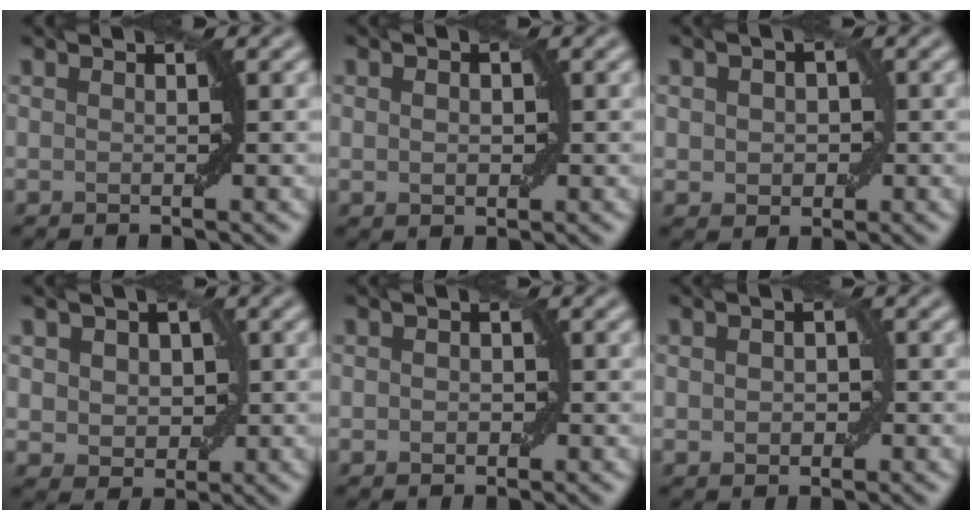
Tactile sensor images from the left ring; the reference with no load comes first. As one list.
[{"total": 1.4, "force": [0.1, 1.0, 1.0], "torque": [-0.017, 0.002, 0.003]}, {"total": 2.8, "force": [0.1, 2.2, 1.7], "torque": [-0.022, 0.003, -0.003]}, {"total": 4.8, "force": [0.9, 3.7, 2.9], "torque": [-0.031, 0.019, -0.002]}, {"total": 1.4, "force": [-0.2, 1.1, 0.9], "torque": [-0.005, 0.003, -0.005]}, {"total": 2.3, "force": [-0.1, 1.6, 1.6], "torque": [-0.016, 0.002, -0.003]}]